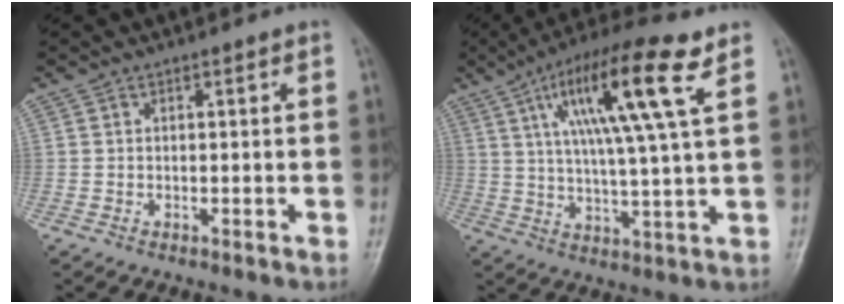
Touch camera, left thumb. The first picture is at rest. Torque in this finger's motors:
{"motor_torque": [0.56, 0.59, 2.22, -0.53, 0.30]}